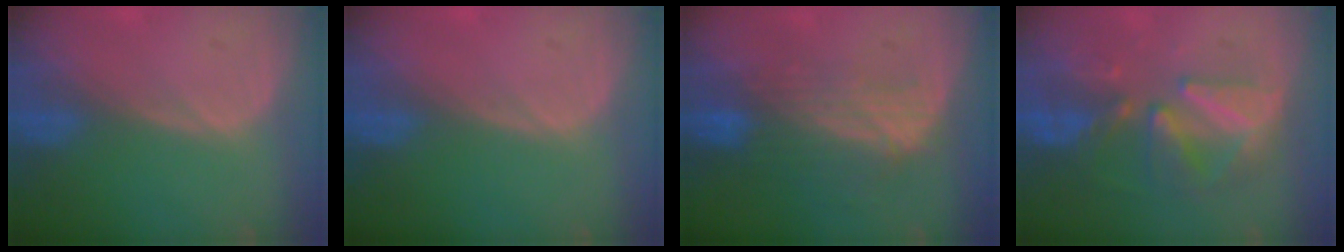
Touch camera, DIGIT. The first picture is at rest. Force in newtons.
{"total": 0.0}
{"total": 7.6, "press": 7.1, "slide": 2.8}
{"total": 8.1, "press": 7.9, "slide": 1.9}